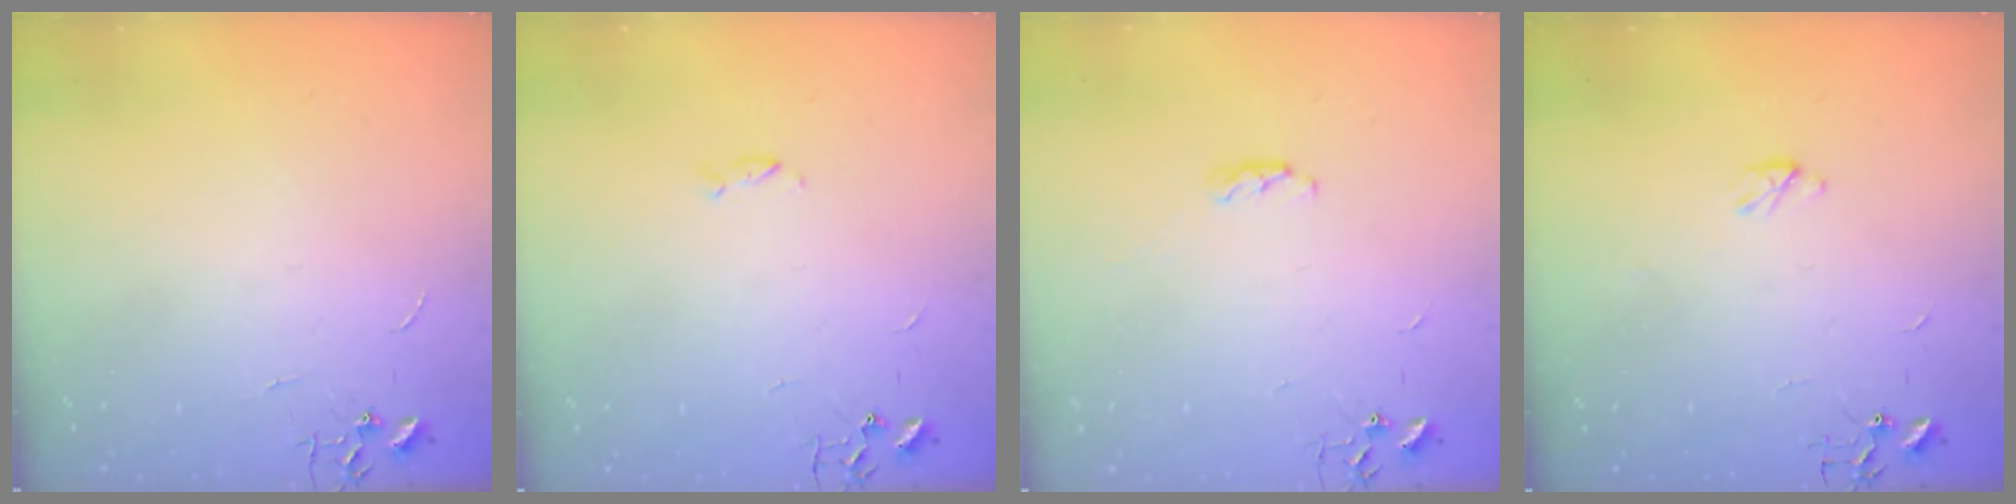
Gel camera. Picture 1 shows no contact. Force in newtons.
{"total": 2.4, "press": 2.4, "slide": 0.5}
{"total": 3.9, "press": 3.9, "slide": 0.5}
{"total": 3.0, "press": 3.0, "slide": 0.5}